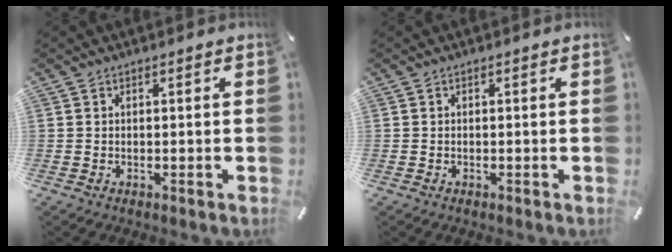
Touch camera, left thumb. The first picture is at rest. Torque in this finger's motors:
{"motor_torque": [0.00, 0.00, 0.00, 0.00, 0.00]}